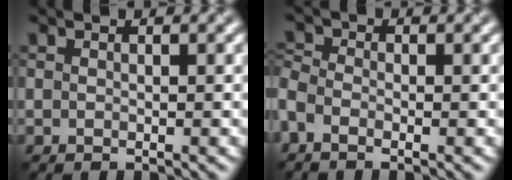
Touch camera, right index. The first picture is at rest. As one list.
[{"total": 2.1, "force": [-1.2, 1.1, 1.3], "torque": [-0.042, -0.006, -0.032]}]